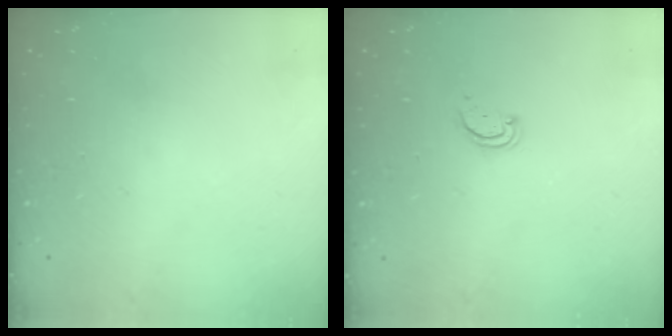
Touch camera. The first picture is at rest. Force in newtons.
{"total": 2.2, "press": 2.1, "slide": 0.4}